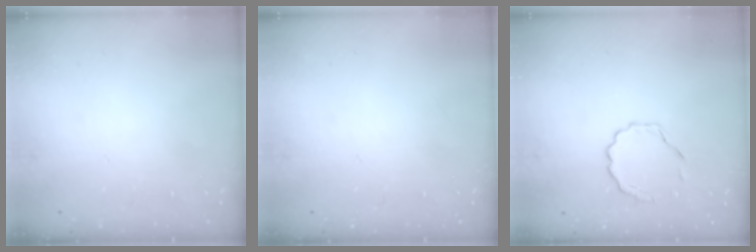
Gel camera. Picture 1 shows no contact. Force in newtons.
{"total": 0.0}
{"total": 3.4, "press": 3.3, "slide": 1.0}